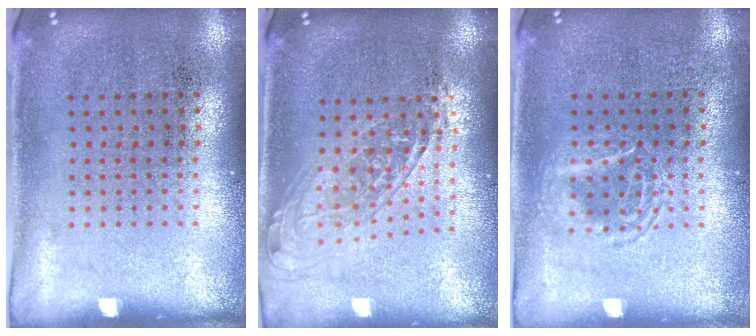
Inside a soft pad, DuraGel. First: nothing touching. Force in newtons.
{"total": 1.7, "press": 1.4, "slide": 1.0}
{"total": 1.7, "press": 1.7, "slide": 0.2}